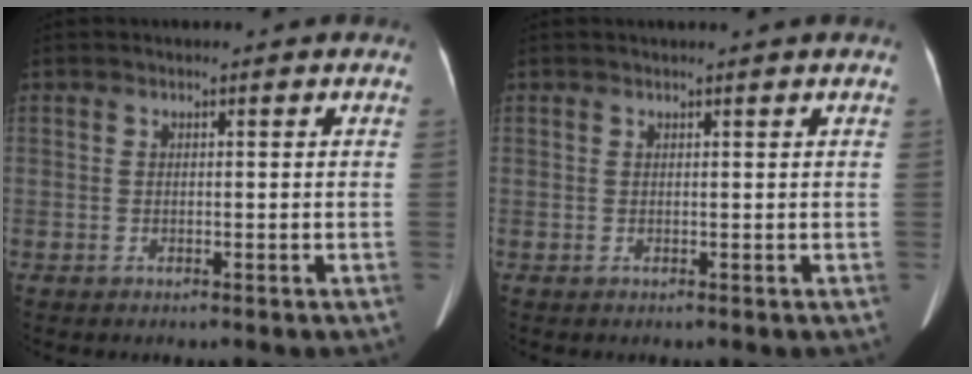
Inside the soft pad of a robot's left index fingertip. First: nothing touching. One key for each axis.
{"total": 0.9, "fx": 0.7, "fy": -0.3, "fz": 0.5, "tx": -0.011, "ty": 0.002, "tz": 0.019}